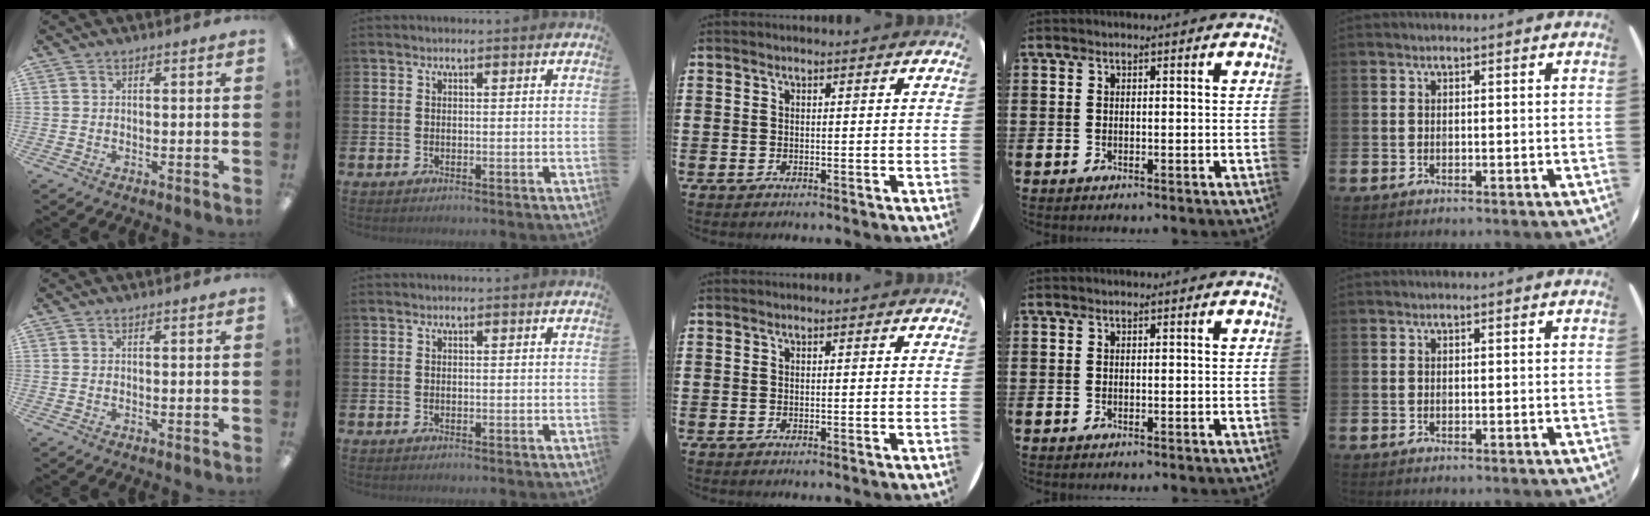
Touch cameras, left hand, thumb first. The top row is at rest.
{}